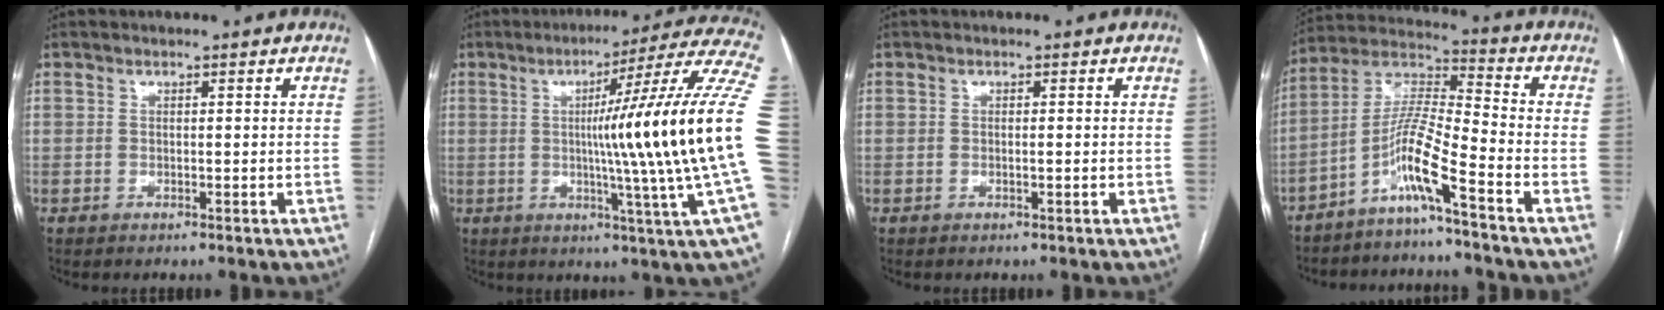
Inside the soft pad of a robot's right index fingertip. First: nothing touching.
{"total": 22.7, "force": [0.0, -2.7, 22.5], "torque": [-0.248, 0.010, -0.020]}
{"total": 0.5, "force": [-0.1, -0.1, 0.5], "torque": [-0.009, 0.000, -0.001]}
{"total": 9.3, "force": [-5.5, -0.7, 7.5], "torque": [-0.157, 0.005, -0.114]}